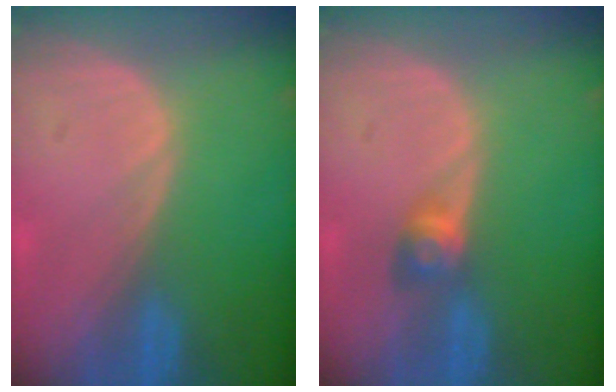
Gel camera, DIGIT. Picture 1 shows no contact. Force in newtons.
{"total": 2.9, "press": 2.5, "slide": 1.4}